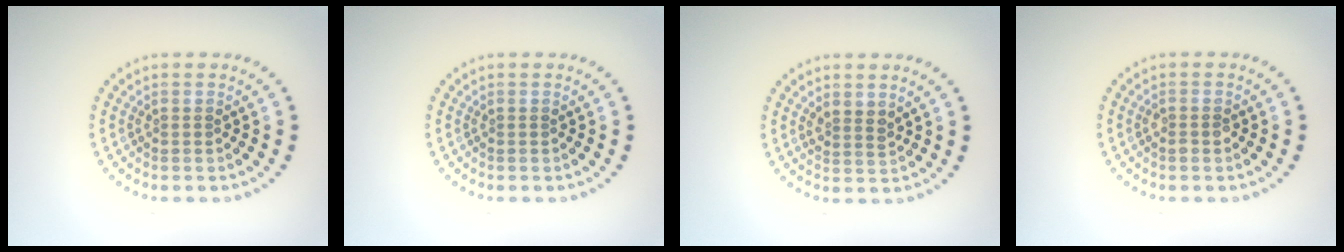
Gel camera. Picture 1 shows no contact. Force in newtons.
{"total": 0.0}
{"total": 1.6, "press": 1.2, "slide": 1.0}
{"total": 1.1, "press": 1.0, "slide": 0.2}